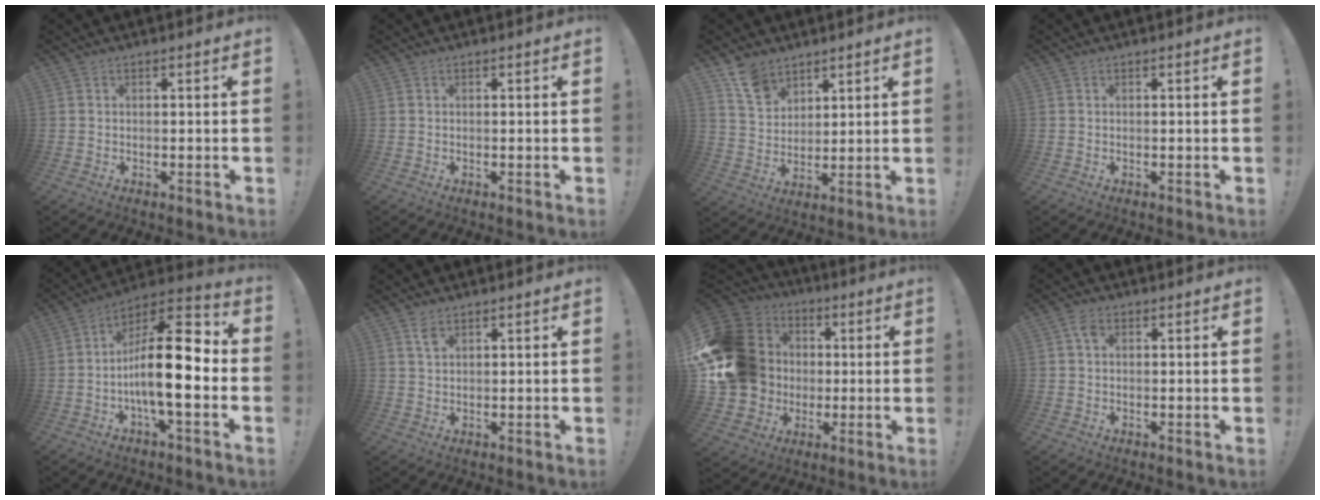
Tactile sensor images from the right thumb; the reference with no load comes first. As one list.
[{"total": 0.0}, {"total": 9.5, "force": [6.9, 5.7, 3.0], "torque": [-0.049, -0.044, 0.136]}, {"total": 0.0}, {"total": 19.9, "force": [-2.9, 6.9, 18.4], "torque": [-0.310, 0.017, -0.047]}, {"total": 2.8, "force": [1.7, 1.1, 1.9], "torque": [-0.025, -0.007, 0.028]}, {"total": 21.4, "force": [1.0, 18.6, 10.5], "torque": [-0.197, 0.007, 0.061]}, {"total": 3.0, "force": [1.1, 1.8, 2.2], "torque": [-0.037, 0.003, 0.019]}]